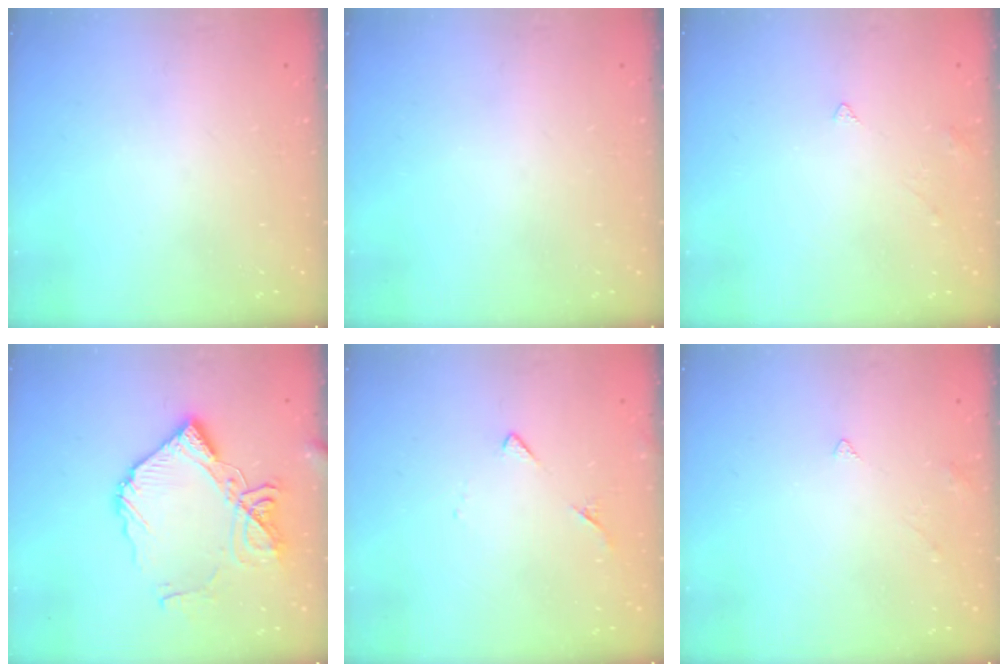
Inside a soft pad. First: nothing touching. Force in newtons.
{"total": 0.0}
{"total": 2.1, "press": 2.1, "slide": 0.4}
{"total": 16.5, "press": 16.4, "slide": 1.7}
{"total": 4.8, "press": 4.8, "slide": 0.5}
{"total": 2.1, "press": 2.1, "slide": 0.4}